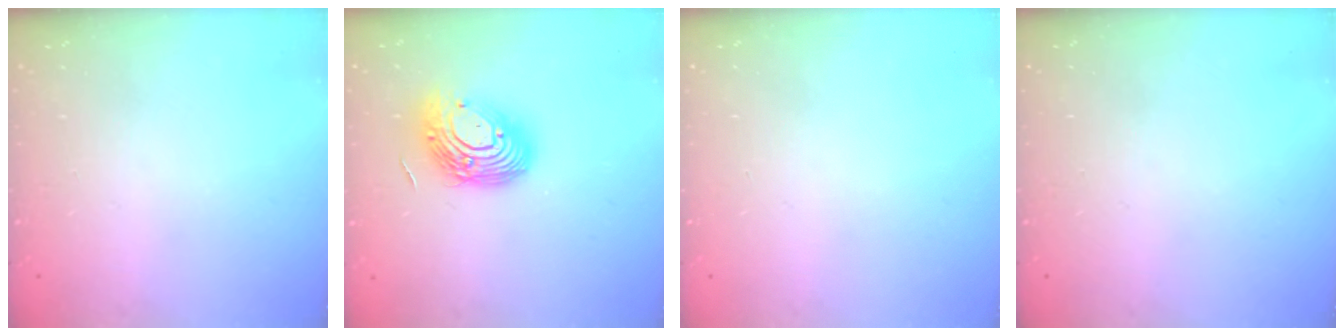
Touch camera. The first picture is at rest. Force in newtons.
{"total": 15.2, "press": 15.1, "slide": 1.4}
{"total": 0.0}
{"total": 0.0}